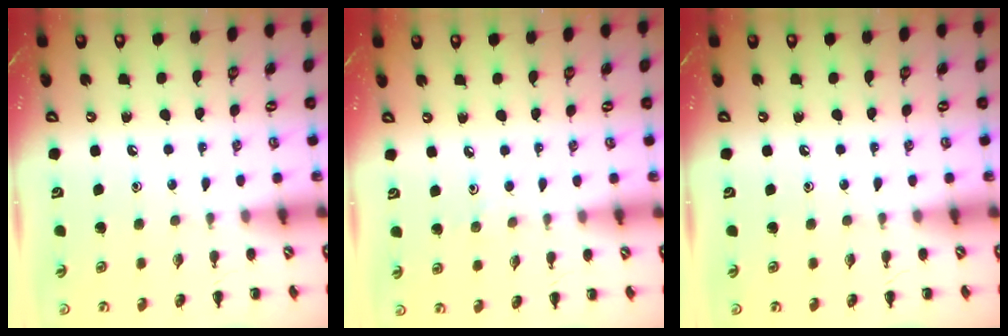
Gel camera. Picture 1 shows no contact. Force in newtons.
{"total": 2.4, "press": 2.2, "slide": 1.0}
{"total": 0.0}